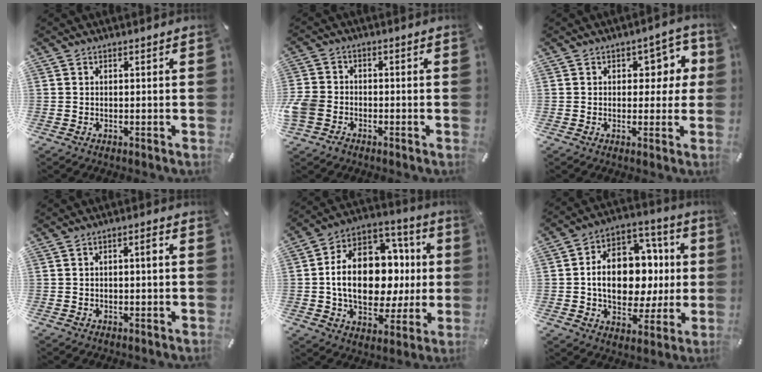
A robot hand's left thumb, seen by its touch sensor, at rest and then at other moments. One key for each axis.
{"total": 5.2, "fx": -2.6, "fy": 4.1, "fz": 2.1, "tx": -0.052, "ty": 0.012, "tz": -0.048}
{"total": 7.3, "fx": 1.5, "fy": 4.9, "fz": 5.2, "tx": -0.050, "ty": -0.004, "tz": 0.017}
{"total": 2.3, "fx": -0.2, "fy": 0.8, "fz": 2.1, "tx": -0.039, "ty": 0.011, "tz": -0.007}
{"total": 20.7, "fx": -0.2, "fy": 15.0, "fz": 14.3, "tx": -0.242, "ty": -0.007, "tz": 0.006}
{"total": 17.4, "fx": -0.8, "fy": 13.1, "fz": 11.4, "tx": -0.186, "ty": 0.001, "tz": -0.006}